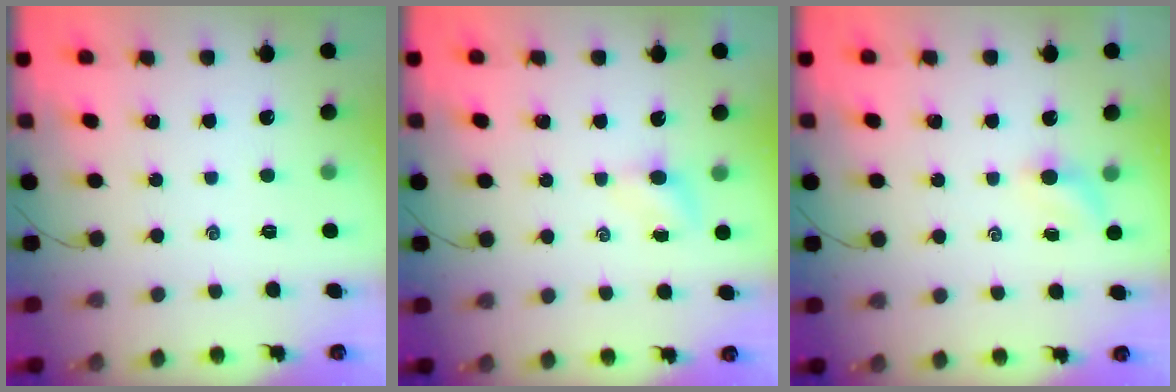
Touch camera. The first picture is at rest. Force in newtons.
{"total": 4.0, "press": 3.8, "slide": 1.1}
{"total": 2.4, "press": 2.3, "slide": 0.7}